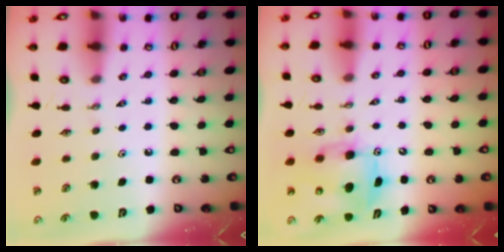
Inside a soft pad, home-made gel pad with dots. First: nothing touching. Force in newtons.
{"total": 7.8, "press": 7.7, "slide": 1.5}